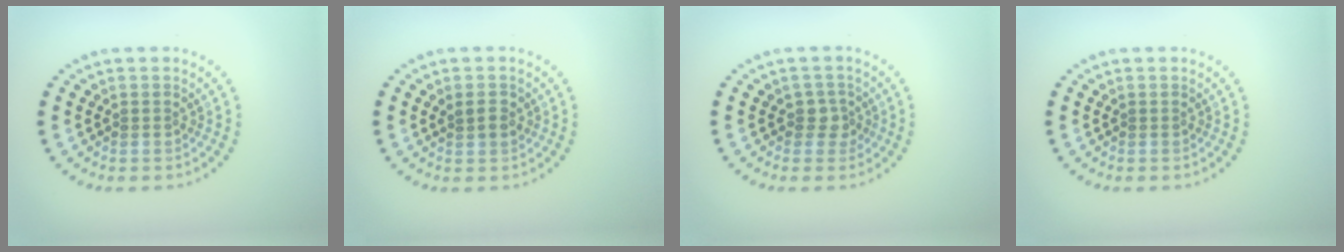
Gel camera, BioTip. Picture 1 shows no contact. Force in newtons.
{"total": 1.5, "press": 1.4, "slide": 0.3}
{"total": 1.7, "press": 1.4, "slide": 1.0}
{"total": 0.0}